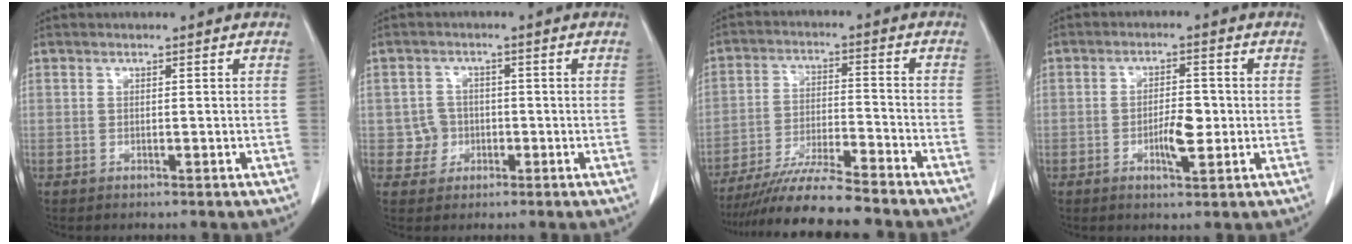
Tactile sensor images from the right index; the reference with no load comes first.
{"total": 3.2, "force": [-0.7, 3.2, 0.1], "torque": [0.011, 0.010, -0.010]}
{"total": 12.1, "force": [-10.8, 0.1, 5.5], "torque": [-0.090, -0.012, -0.184]}
{"total": 4.9, "force": [-1.0, 1.6, 4.5], "torque": [-0.078, 0.002, -0.011]}